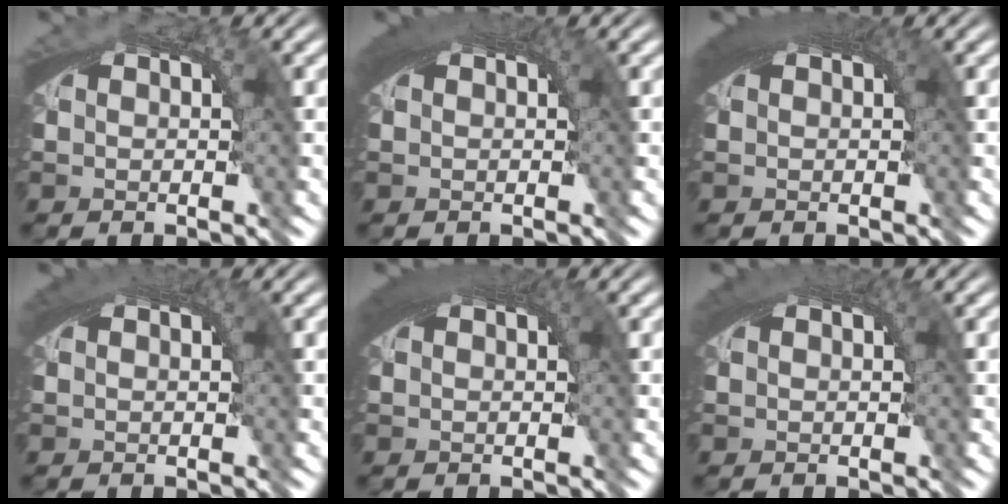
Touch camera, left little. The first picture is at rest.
{"total": 2.4, "force": [0.9, 0.6, 2.1], "torque": [-0.026, 0.008, 0.013]}
{"total": 3.3, "force": [1.1, 1.1, 3.0], "torque": [-0.037, 0.011, 0.015]}
{"total": 1.5, "force": [0.7, 0.2, 1.4], "torque": [-0.016, 0.006, 0.011]}
{"total": 2.9, "force": [1.1, 0.8, 2.6], "torque": [-0.030, 0.011, 0.014]}
{"total": 1.8, "force": [0.7, 0.3, 1.6], "torque": [-0.020, 0.006, 0.012]}